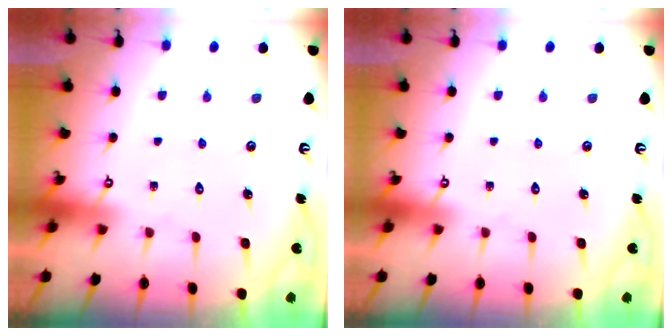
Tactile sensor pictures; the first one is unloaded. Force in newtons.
{"total": 0.0}